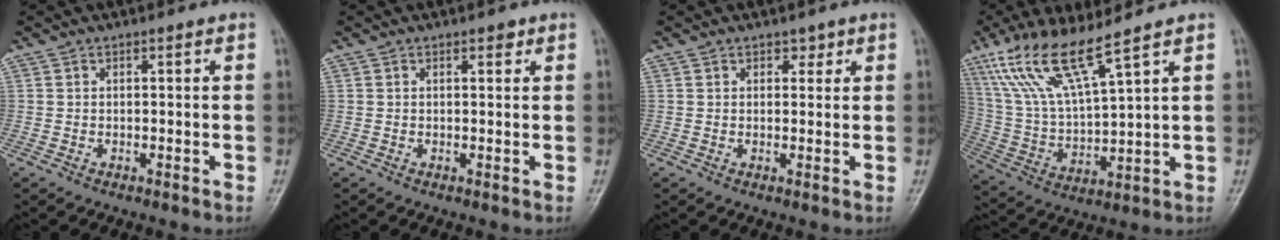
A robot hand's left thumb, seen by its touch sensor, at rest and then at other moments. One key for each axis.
{"total": 1.2, "fx": 0.8, "fy": 0.6, "fz": 0.7, "tx": -0.002, "ty": -0.002, "tz": 0.008}
{"total": 1.7, "fx": 1.2, "fy": 1.2, "fz": 0.6, "tx": 0.011, "ty": -0.004, "tz": 0.012}
{"total": 13.7, "fx": 9.2, "fy": 2.1, "fz": 9.9, "tx": -0.202, "ty": -0.041, "tz": 0.197}